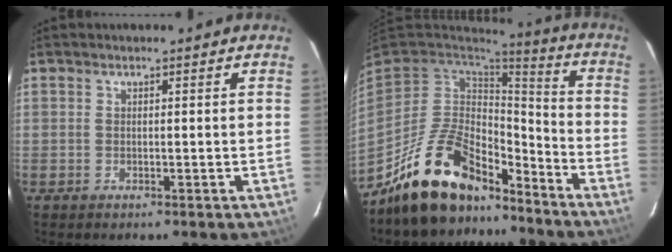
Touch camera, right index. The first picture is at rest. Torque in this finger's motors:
{"motor_torque": [0.64, -0.75, 1.05, 0.21]}